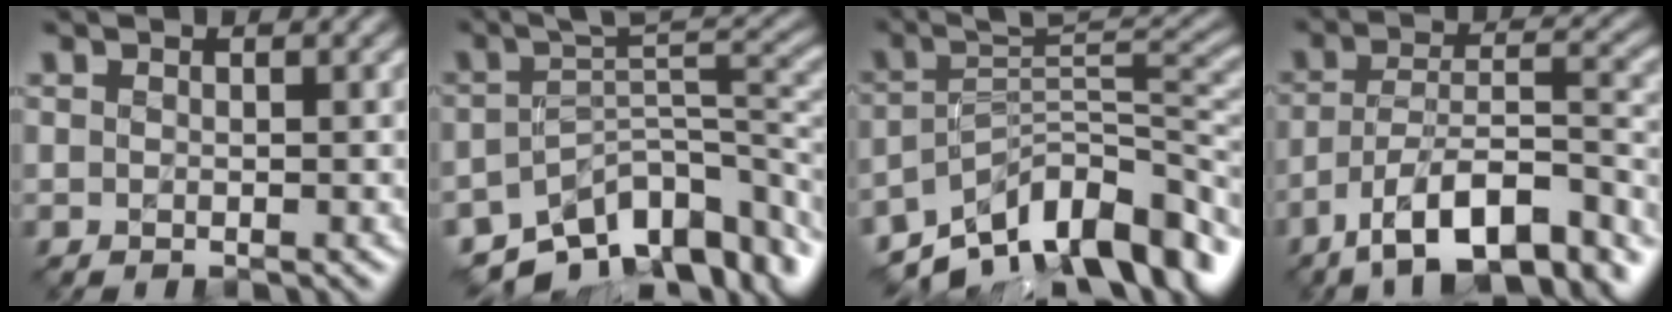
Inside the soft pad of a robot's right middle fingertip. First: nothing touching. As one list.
[{"total": 10.9, "force": [-6.6, 4.7, 7.3], "torque": [-0.108, -0.009, -0.100]}, {"total": 11.3, "force": [-7.8, 3.7, 7.4], "torque": [-0.099, 0.009, -0.143]}, {"total": 12.2, "force": [-8.6, 4.0, 7.7], "torque": [-0.118, 0.013, -0.144]}]